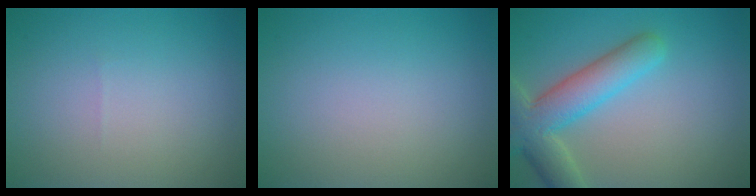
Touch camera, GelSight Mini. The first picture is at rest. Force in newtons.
{"total": 0.0}
{"total": 6.5, "press": 6.4, "slide": 0.5}